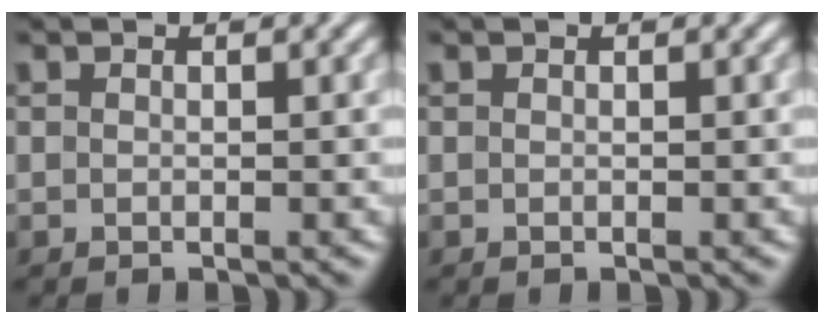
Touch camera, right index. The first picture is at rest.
{"total": 0.0}